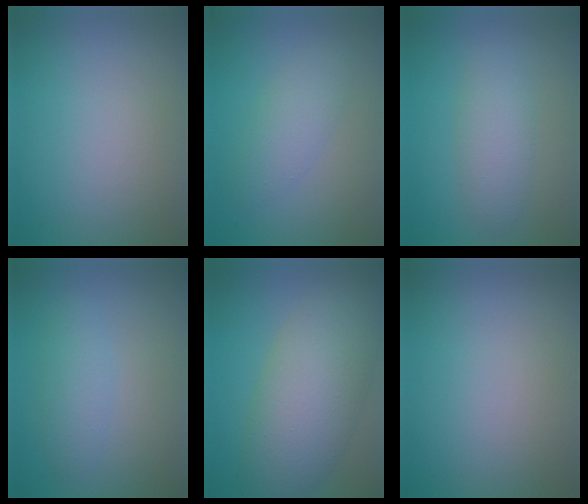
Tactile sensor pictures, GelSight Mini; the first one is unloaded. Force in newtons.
{"total": 2.7, "press": 2.7, "slide": 0.0}
{"total": 3.0, "press": 3.0, "slide": 0.1}
{"total": 1.9, "press": 1.9, "slide": 0.0}
{"total": 8.7, "press": 8.7, "slide": 0.4}
{"total": 0.0}